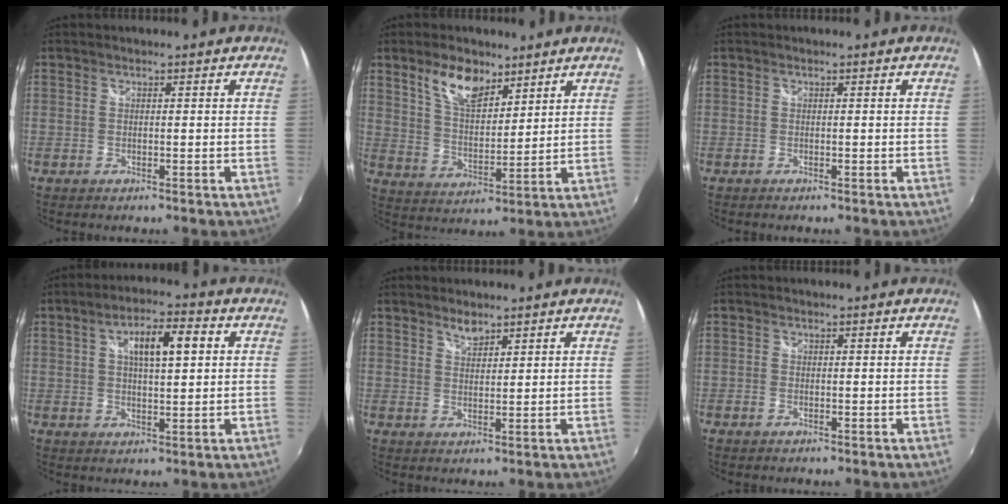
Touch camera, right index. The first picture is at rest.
{"total": 9.3, "force": [6.1, 4.3, 5.6], "torque": [-0.100, 0.008, 0.115]}
{"total": 0.0}
{"total": 8.3, "force": [2.3, 2.7, 7.5], "torque": [-0.122, 0.014, 0.039]}
{"total": 2.5, "force": [2.2, 0.9, 1.0], "torque": [-0.013, 0.001, 0.039]}
{"total": 0.7, "force": [-0.6, 0.5, 0.1], "torque": [-0.003, -0.003, -0.013]}